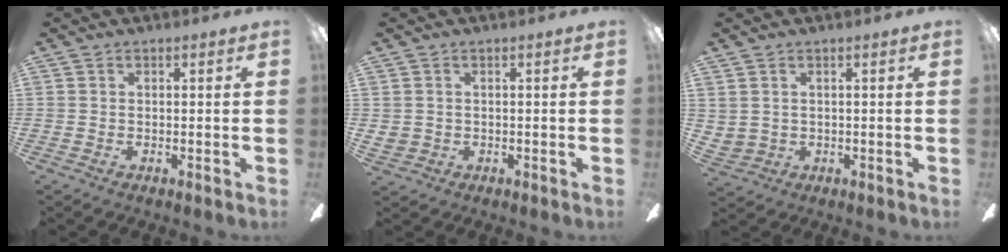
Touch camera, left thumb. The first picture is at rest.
{"total": 1.7, "force": [0.2, 1.6, 0.4], "torque": [-0.009, 0.003, 0.003]}
{"total": 2.0, "force": [1.3, 1.5, 0.3], "torque": [-0.009, -0.001, 0.024]}